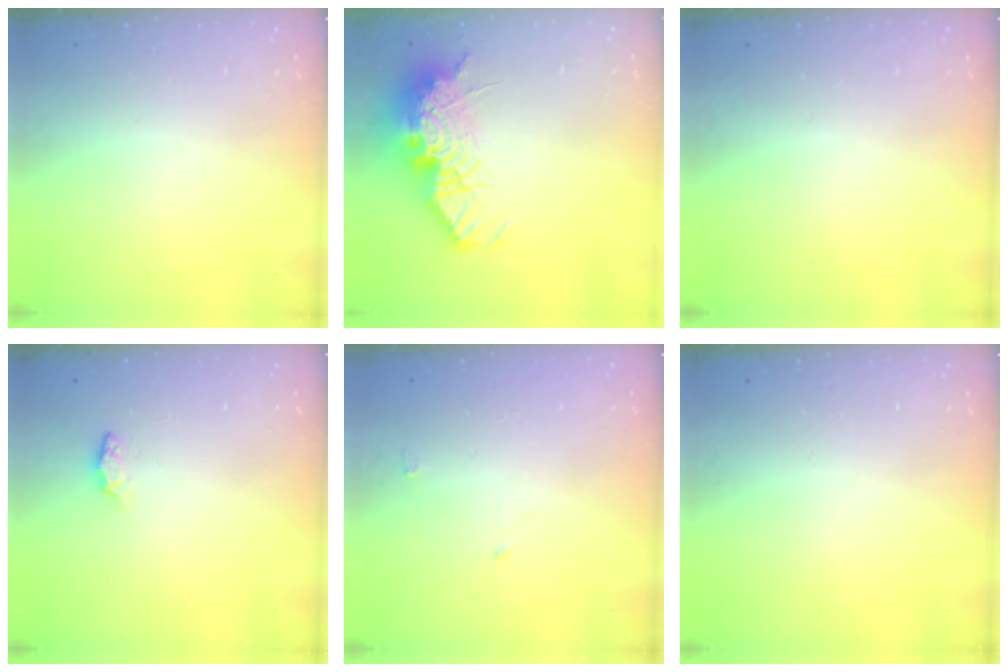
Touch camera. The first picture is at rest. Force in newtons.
{"total": 20.7, "press": 20.6, "slide": 2.1}
{"total": 0.0}
{"total": 3.7, "press": 3.7, "slide": 0.6}
{"total": 2.4, "press": 2.4, "slide": 0.2}
{"total": 0.0}